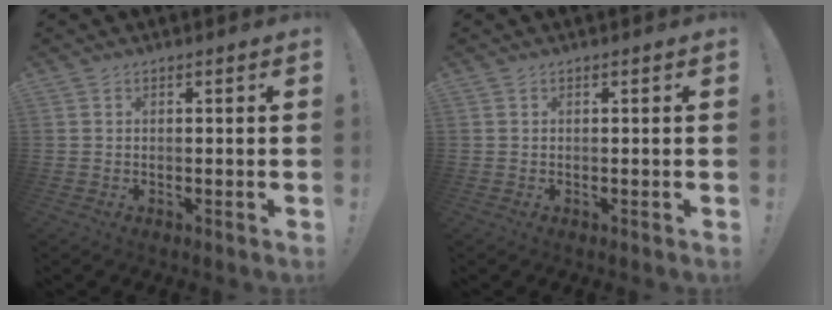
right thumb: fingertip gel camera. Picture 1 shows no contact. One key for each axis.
{"total": 0.0}